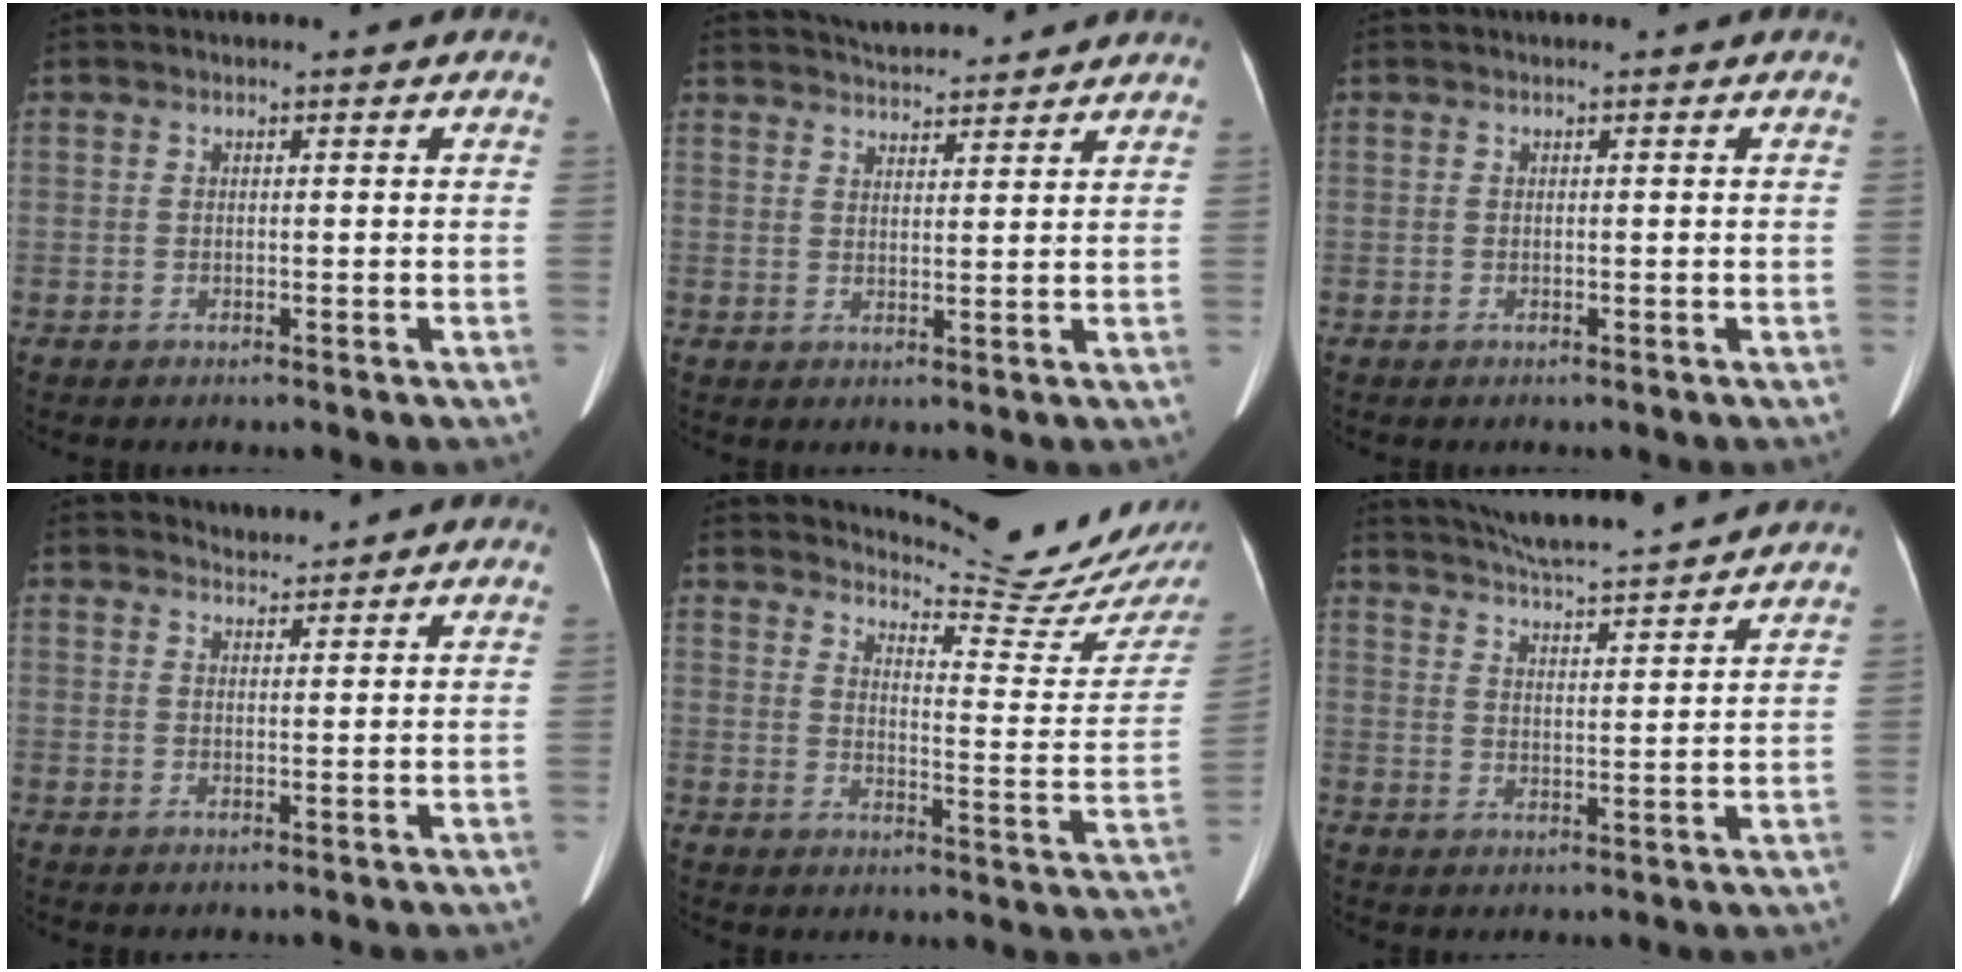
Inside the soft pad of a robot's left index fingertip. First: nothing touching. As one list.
[{"total": 9.1, "force": [8.8, 0.7, 2.3], "torque": [-0.043, 0.020, 0.126]}, {"total": 0.0}, {"total": 2.3, "force": [2.3, 0.1, -0.4], "torque": [-0.006, 0.008, 0.038]}, {"total": 16.4, "force": [15.9, -0.8, 4.1], "torque": [-0.066, -0.107, 0.193]}, {"total": 16.5, "force": [15.2, 0.3, 6.4], "torque": [-0.116, 0.011, 0.219]}]